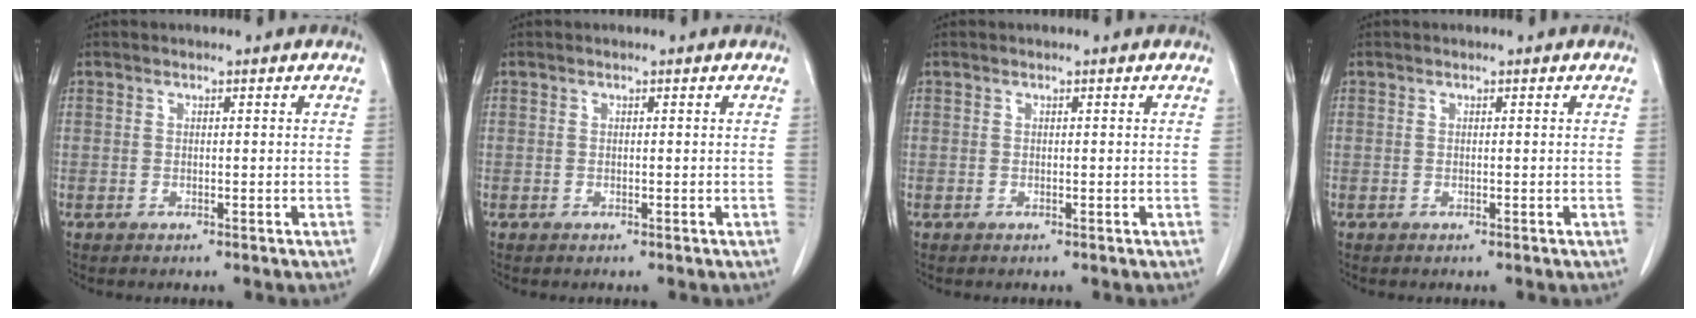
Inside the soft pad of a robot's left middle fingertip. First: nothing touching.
{"total": 0.0}
{"total": 0.0}
{"total": 0.0}